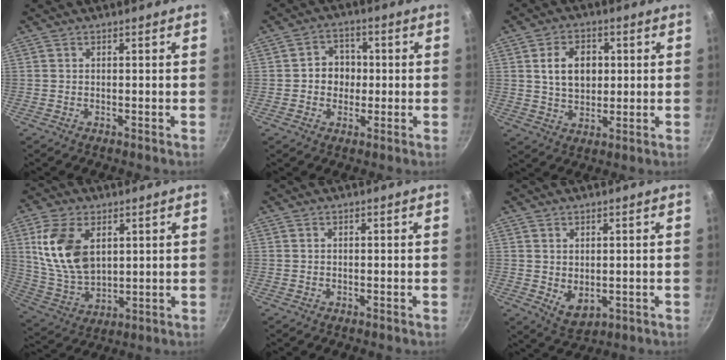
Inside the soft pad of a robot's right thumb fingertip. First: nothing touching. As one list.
[{"total": 6.1, "force": [-0.2, 5.4, 2.8], "torque": [-0.005, 0.010, -0.010]}, {"total": 8.9, "force": [1.6, 6.4, 5.9], "torque": [-0.077, -0.001, 0.028]}, {"total": 14.5, "force": [4.2, 9.0, 10.6], "torque": [-0.186, -0.021, 0.094]}, {"total": 0.0}, {"total": 4.8, "force": [0.4, 3.3, 3.6], "torque": [-0.050, -0.016, 0.018]}]